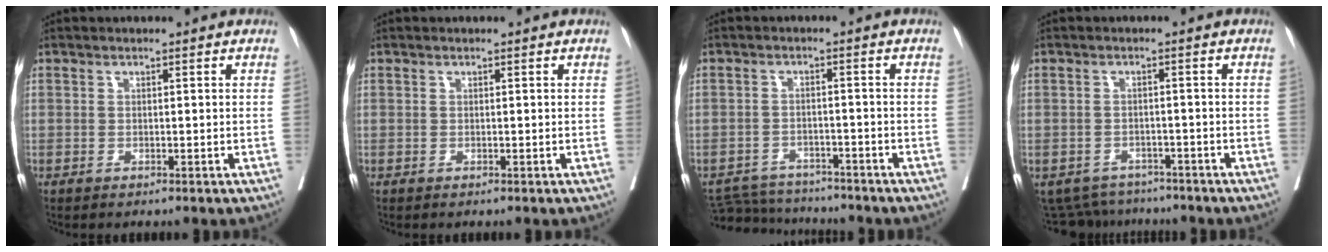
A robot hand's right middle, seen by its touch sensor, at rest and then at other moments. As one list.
[{"total": 0.0}, {"total": 6.8, "force": [-6.7, 1.2, 0.3], "torque": [-0.006, 0.006, -0.103]}, {"total": 6.2, "force": [-5.7, 2.5, -0.2], "torque": [0.002, 0.009, -0.075]}]